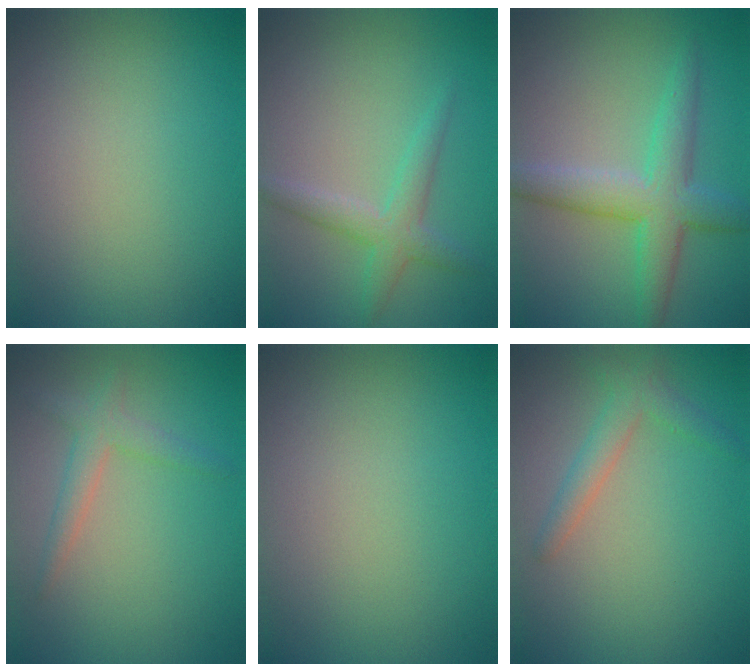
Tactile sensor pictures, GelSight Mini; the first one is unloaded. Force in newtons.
{"total": 2.6, "press": 2.6, "slide": 0.0}
{"total": 5.1, "press": 5.1, "slide": 0.1}
{"total": 2.1, "press": 2.1, "slide": 0.1}
{"total": 0.0}
{"total": 2.3, "press": 2.3, "slide": 0.1}